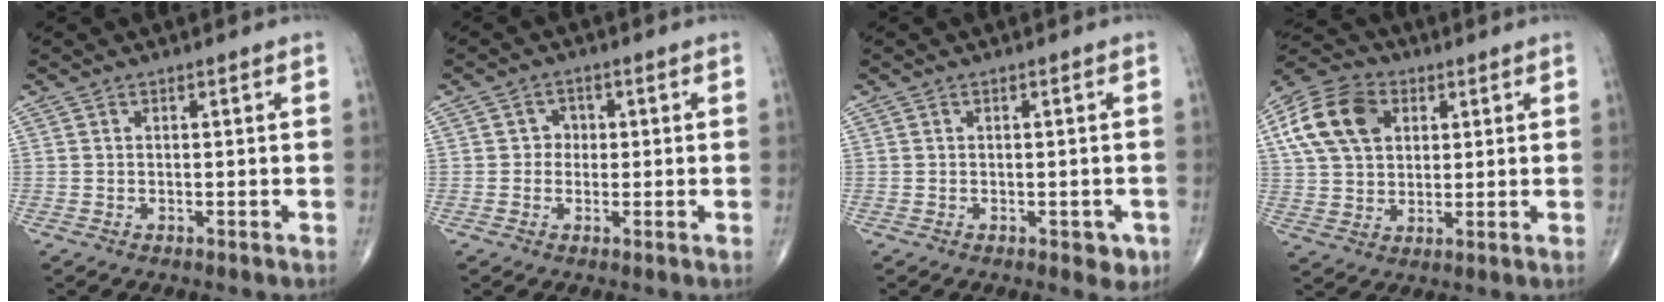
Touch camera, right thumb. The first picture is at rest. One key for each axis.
{"total": 2.5, "fx": 0.1, "fy": 2.3, "fz": 0.8, "tx": 0.007, "ty": 0.007, "tz": -0.005}
{"total": 2.7, "fx": -1.0, "fy": 1.6, "fz": 1.8, "tx": -0.005, "ty": 0.001, "tz": -0.009}
{"total": 14.2, "fx": 4.5, "fy": 10.0, "fz": 9.0, "tx": -0.160, "ty": 0.008, "tz": 0.078}